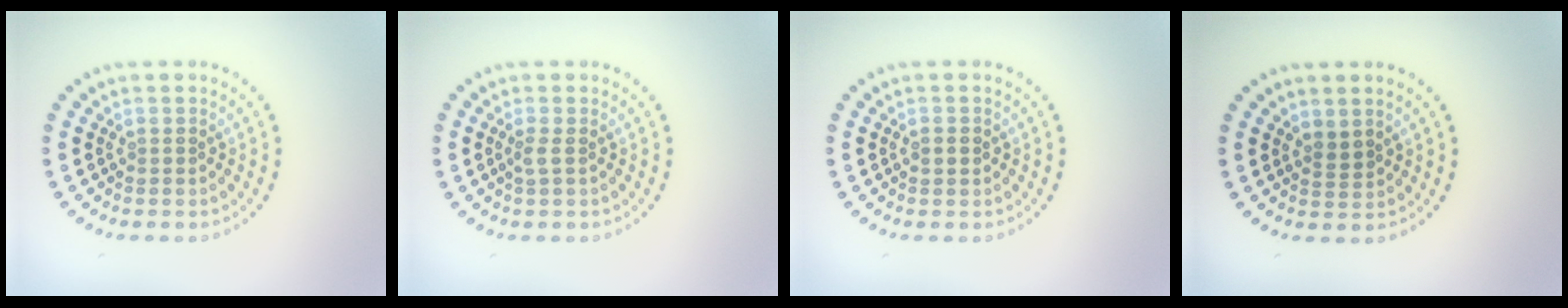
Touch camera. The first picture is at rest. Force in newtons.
{"total": 0.9, "press": 0.7, "slide": 0.6}
{"total": 1.2, "press": 1.2, "slide": 0.1}
{"total": 1.3, "press": 1.0, "slide": 0.8}